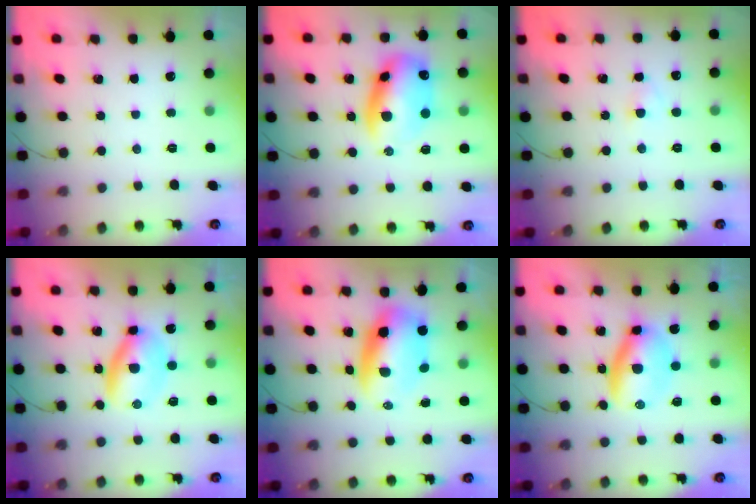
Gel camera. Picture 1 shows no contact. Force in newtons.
{"total": 13.5, "press": 13.1, "slide": 3.3}
{"total": 2.1, "press": 1.9, "slide": 0.9}
{"total": 6.5, "press": 6.4, "slide": 0.9}
{"total": 8.6, "press": 8.3, "slide": 2.1}
{"total": 6.7, "press": 6.5, "slide": 1.9}